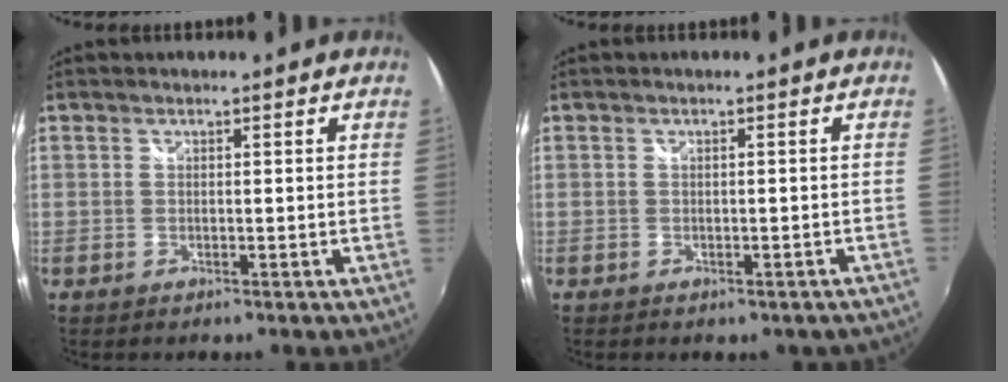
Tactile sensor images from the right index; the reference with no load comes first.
{"total": 3.7, "force": [-3.0, 1.7, 1.4], "torque": [-0.025, -0.008, -0.027]}